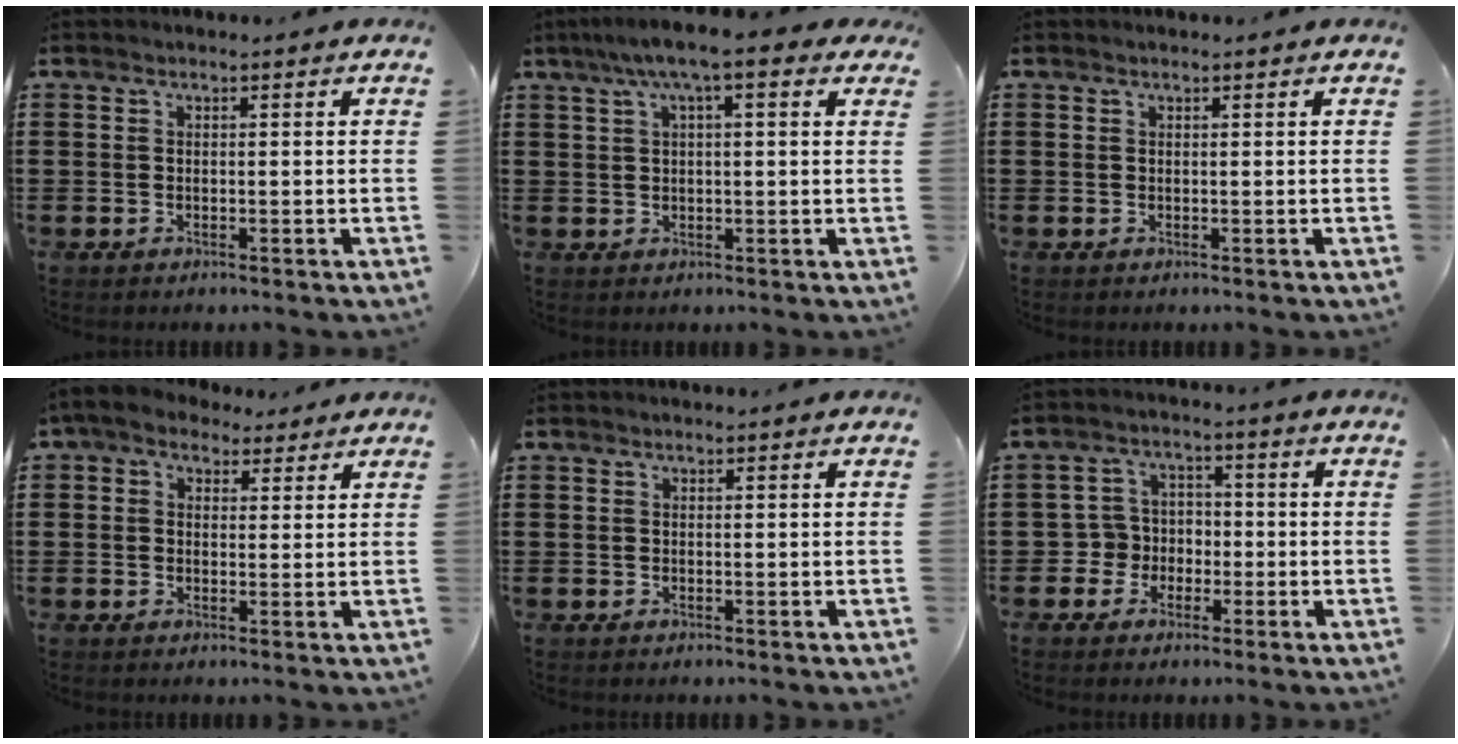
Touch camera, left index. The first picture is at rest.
{"total": 6.5, "force": [3.5, 1.1, 5.4], "torque": [-0.110, 0.006, 0.058]}
{"total": 0.0}
{"total": 3.0, "force": [1.7, 2.2, 1.2], "torque": [-0.033, 0.007, 0.030]}
{"total": 0.0}
{"total": 4.5, "force": [-1.9, 4.0, 0.8], "torque": [-0.038, 0.009, -0.043]}